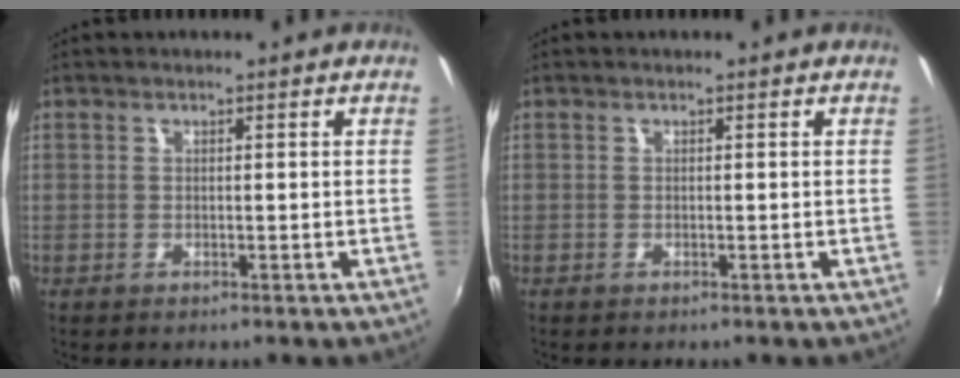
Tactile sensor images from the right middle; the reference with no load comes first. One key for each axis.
{"total": 0.0}